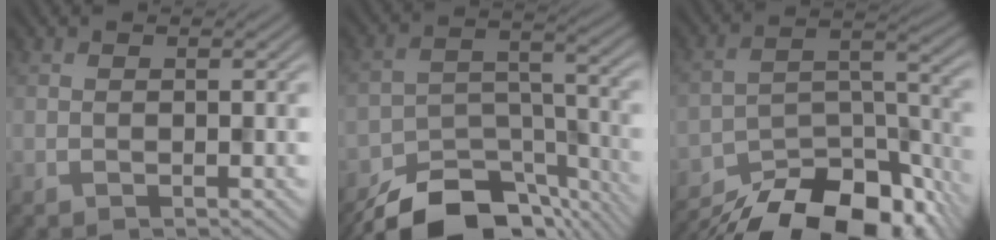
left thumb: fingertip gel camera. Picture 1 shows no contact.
{"total": 12.9, "force": [-10.4, 5.3, 5.4], "torque": [-0.091, -0.014, -0.163]}
{"total": 17.7, "force": [-14.8, 5.8, 7.7], "torque": [-0.142, -0.019, -0.216]}